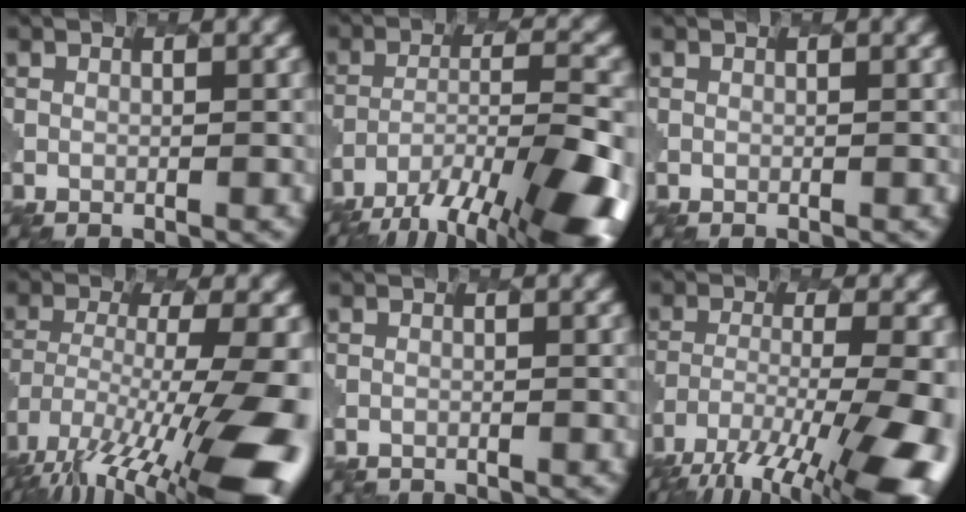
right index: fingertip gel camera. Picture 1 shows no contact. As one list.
[{"total": 14.5, "force": [-10.8, 4.9, 8.5], "torque": [-0.163, -0.027, -0.148]}, {"total": 0.0}, {"total": 14.2, "force": [-8.1, 4.5, 10.8], "torque": [-0.221, -0.022, -0.118]}, {"total": 0.9, "force": [-0.7, 0.1, -0.4], "torque": [0.008, 0.001, -0.018]}, {"total": 16.5, "force": [-11.6, 6.2, 10.1], "torque": [-0.160, -0.041, -0.140]}]